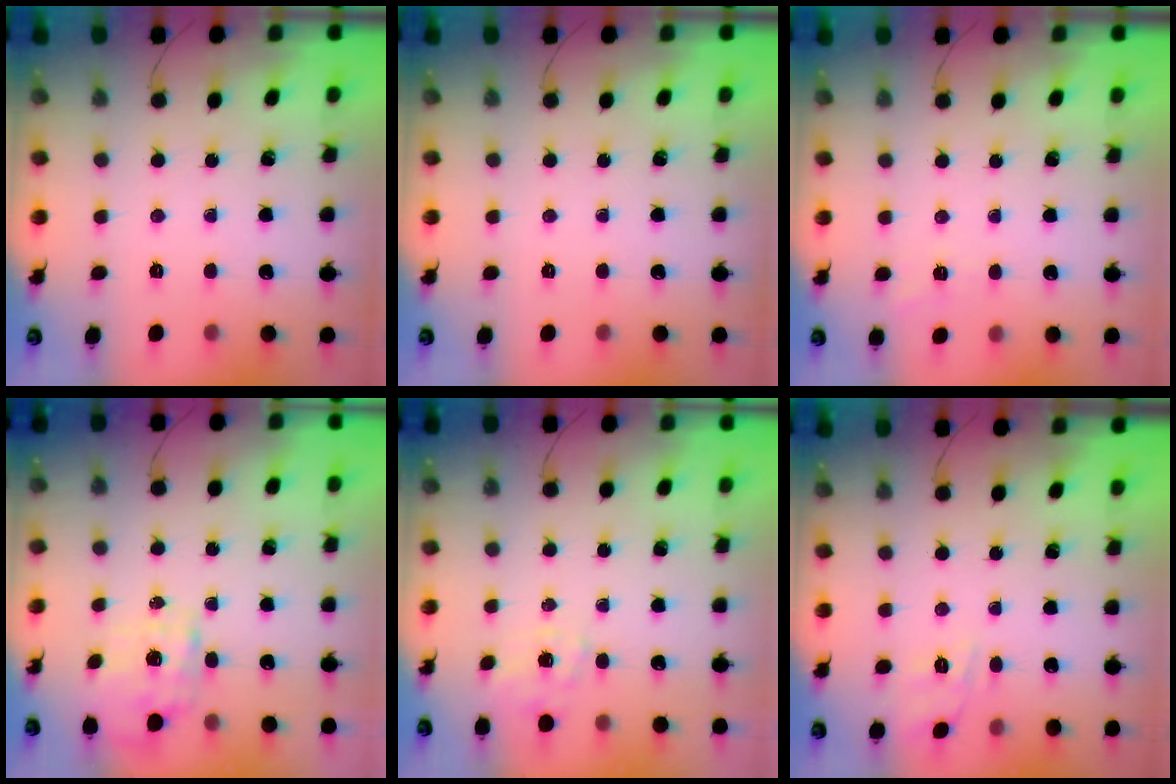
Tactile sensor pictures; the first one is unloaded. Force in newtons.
{"total": 0.0}
{"total": 1.8, "press": 1.1, "slide": 1.4}
{"total": 1.9, "press": 1.8, "slide": 0.6}
{"total": 0.9, "press": 0.2, "slide": 0.9}
{"total": 7.9, "press": 7.7, "slide": 1.7}